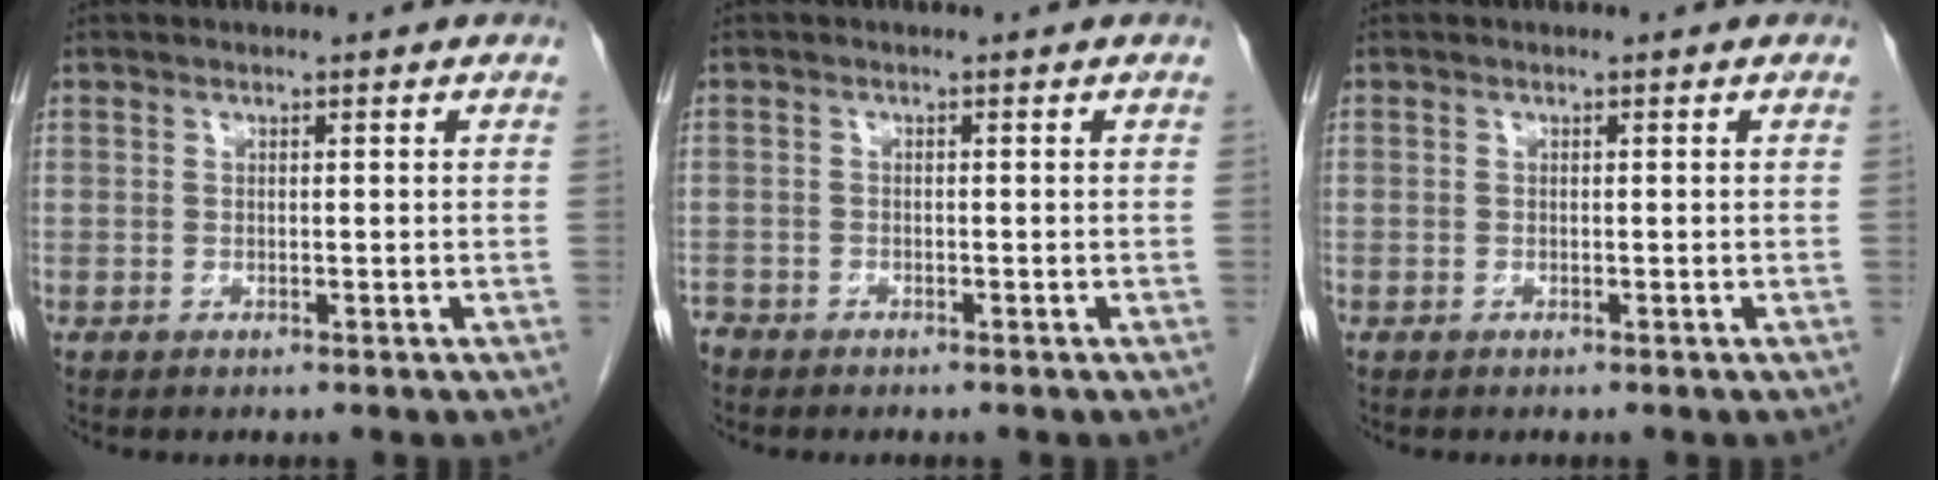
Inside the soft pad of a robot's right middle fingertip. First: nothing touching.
{"total": 1.9, "force": [-1.7, 0.9, 0.2], "torque": [-0.006, -0.001, -0.032]}
{"total": 0.0}